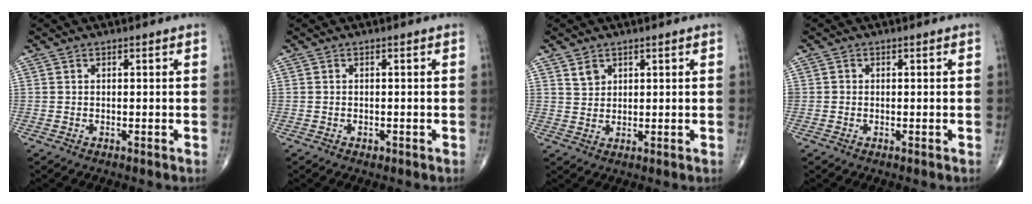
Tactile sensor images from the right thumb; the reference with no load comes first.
{"total": 0.7, "force": [-0.3, 0.5, 0.3], "torque": [-0.006, 0.000, -0.003]}
{"total": 2.8, "force": [1.7, 1.9, 0.9], "torque": [-0.005, -0.012, 0.034]}
{"total": 0.7, "force": [-0.1, 0.6, 0.1], "torque": [0.003, 0.004, -0.003]}